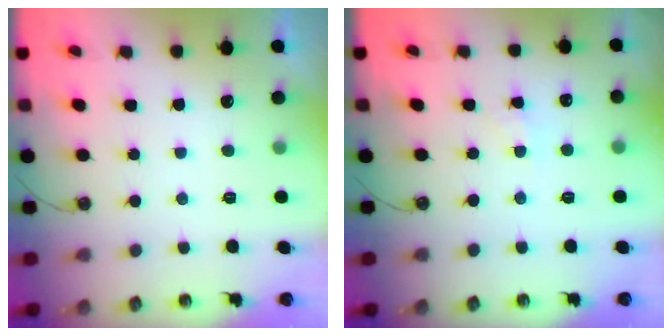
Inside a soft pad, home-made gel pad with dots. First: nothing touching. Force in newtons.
{"total": 1.9, "press": 1.9, "slide": 0.3}